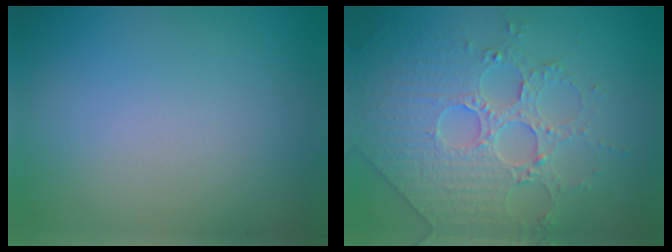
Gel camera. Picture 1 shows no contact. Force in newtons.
{"total": 4.5, "press": 4.5, "slide": 0.7}